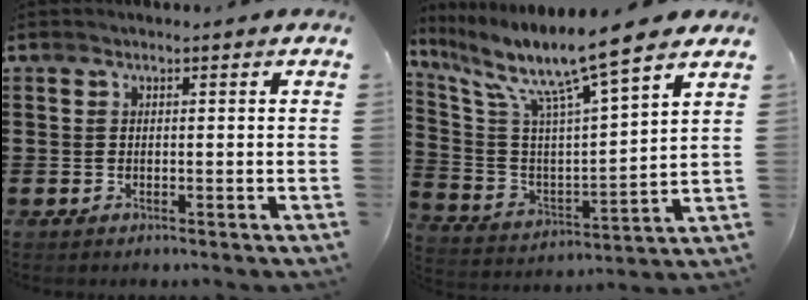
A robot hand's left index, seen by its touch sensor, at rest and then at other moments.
{"total": 11.3, "force": [8.5, 0.7, 7.4], "torque": [-0.166, -0.059, 0.135]}